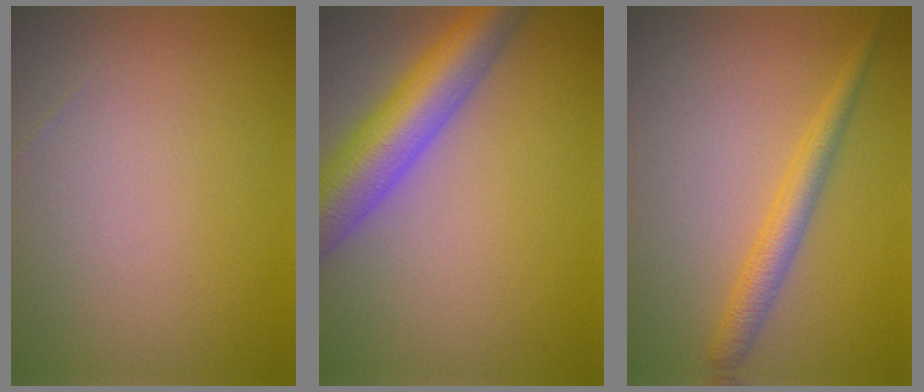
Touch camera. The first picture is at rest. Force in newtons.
{"total": 7.8, "press": 7.8, "slide": 0.4}
{"total": 2.6, "press": 2.6, "slide": 0.2}